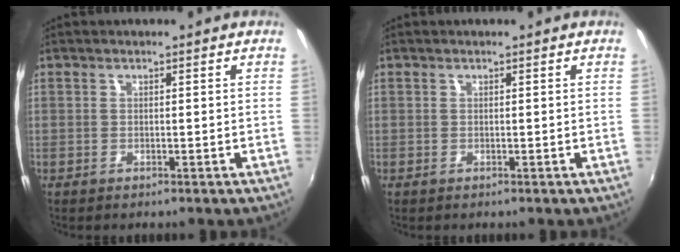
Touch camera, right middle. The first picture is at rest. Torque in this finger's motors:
{"motor_torque": [0.00, 0.00, 0.00, 0.00]}